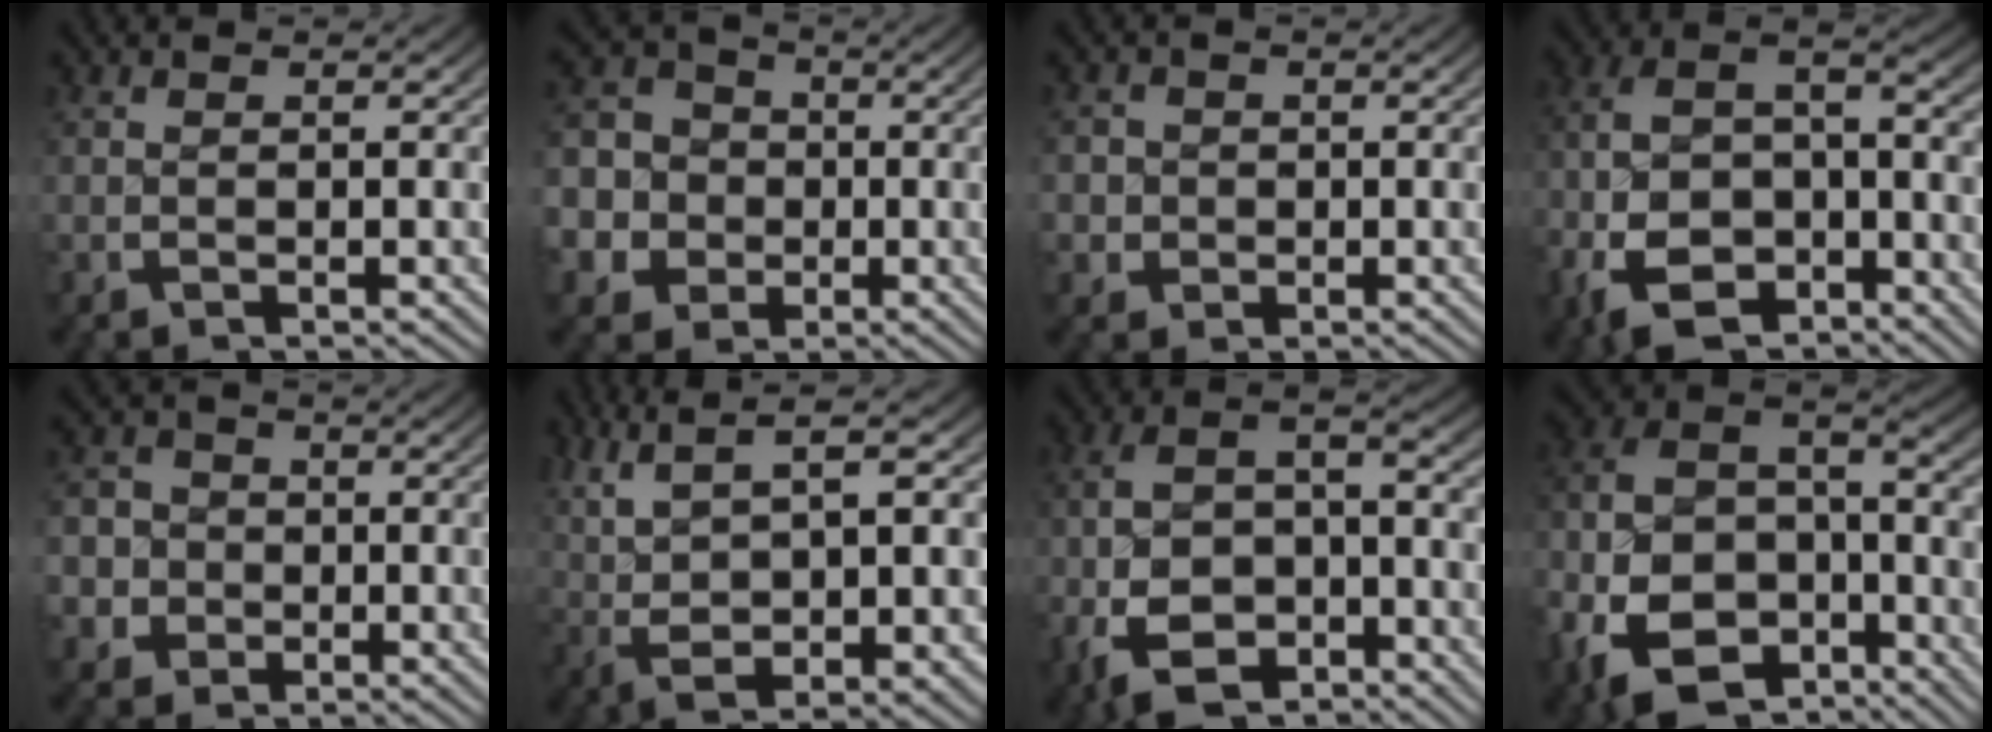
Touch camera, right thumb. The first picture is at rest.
{"total": 12.8, "force": [-1.7, 11.5, 5.4], "torque": [-0.134, -0.043, -0.031]}
{"total": 3.1, "force": [-0.2, 3.0, 0.7], "torque": [-0.018, -0.007, -0.004]}
{"total": 9.5, "force": [-2.2, 6.3, 6.7], "torque": [-0.139, -0.022, -0.030]}
{"total": 8.3, "force": [-1.4, 7.7, 2.7], "torque": [-0.065, -0.024, -0.025]}
{"total": 9.5, "force": [2.4, 4.8, 7.9], "torque": [-0.154, -0.011, 0.057]}
{"total": 8.5, "force": [-2.0, 5.3, 6.3], "torque": [-0.128, -0.016, -0.024]}
{"total": 15.8, "force": [-3.5, 12.1, 9.5], "torque": [-0.228, -0.059, -0.041]}